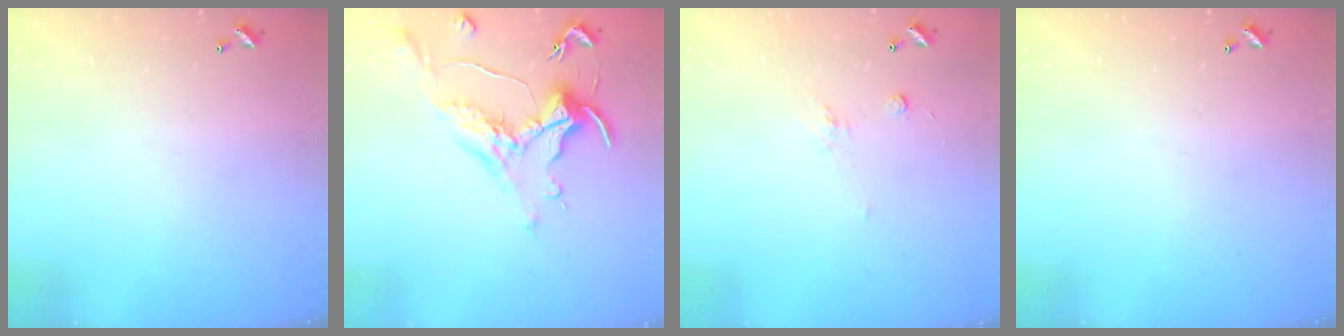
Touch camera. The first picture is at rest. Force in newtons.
{"total": 1.1, "press": 1.0, "slide": 0.5}
{"total": 1.7, "press": 1.5, "slide": 0.8}
{"total": 0.0}